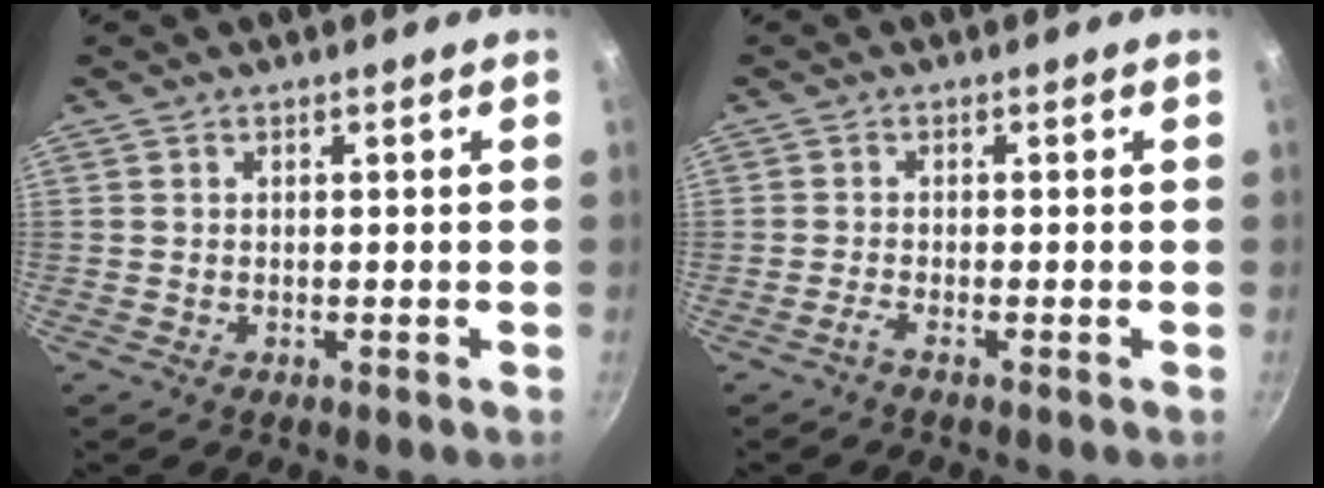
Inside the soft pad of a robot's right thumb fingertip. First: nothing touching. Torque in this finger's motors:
{"motor_torque": [0.57, 0.31, -0.02, -0.58, -0.02]}